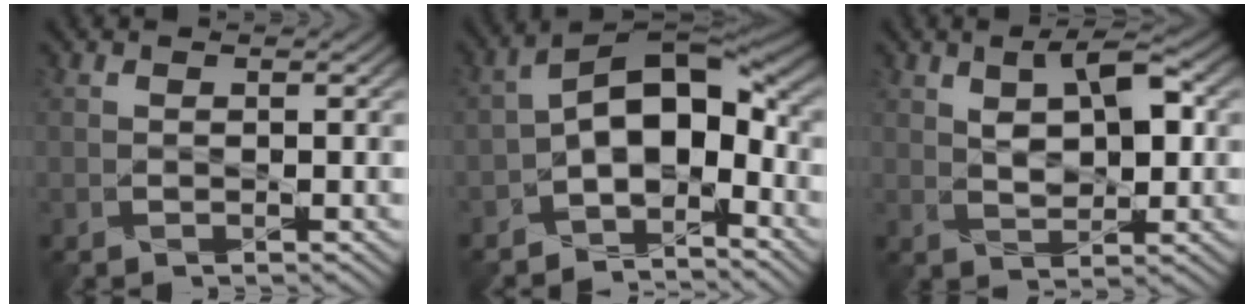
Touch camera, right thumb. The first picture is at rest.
{"total": 10.8, "force": [-3.4, 6.0, 8.2], "torque": [-0.126, 0.006, -0.074]}
{"total": 6.7, "force": [2.0, 3.3, 5.5], "torque": [-0.093, 0.005, 0.032]}